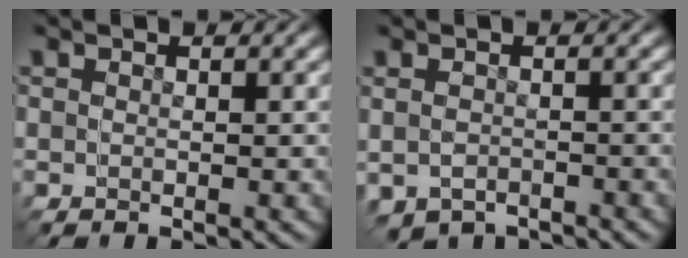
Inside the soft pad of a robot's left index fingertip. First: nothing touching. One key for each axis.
{"total": 1.4, "fx": -0.8, "fy": -0.8, "fz": -0.9, "tx": 0.000, "ty": -0.005, "tz": -0.008}